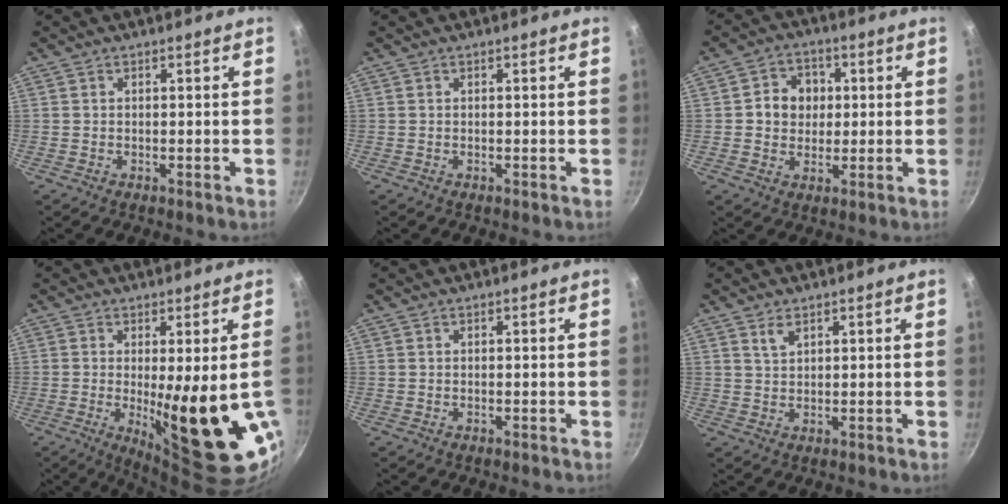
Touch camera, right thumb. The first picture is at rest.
{"total": 0.0}
{"total": 7.2, "force": [0.9, 6.4, 3.3], "torque": [-0.019, 0.003, 0.005]}
{"total": 15.5, "force": [-2.0, 3.4, 15.0], "torque": [-0.203, -0.033, -0.010]}
{"total": 0.0}
{"total": 2.5, "force": [1.5, 1.3, 1.5], "torque": [-0.025, -0.007, 0.030]}